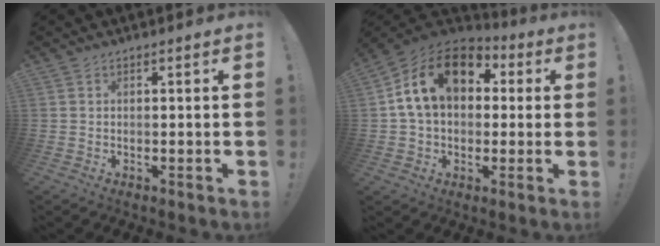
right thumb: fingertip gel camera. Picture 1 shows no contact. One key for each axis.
{"total": 18.3, "fx": 5.3, "fy": 12.5, "fz": 12.3, "tx": -0.202, "ty": 0.000, "tz": 0.094}